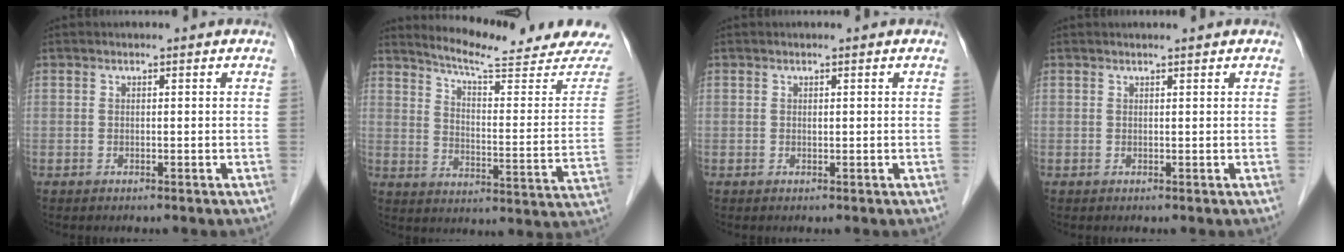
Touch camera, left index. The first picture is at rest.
{"total": 18.2, "force": [17.2, 0.1, 5.8], "torque": [-0.091, -0.082, 0.223]}
{"total": 0.0}
{"total": 1.5, "force": [1.3, -0.1, 0.6], "torque": [-0.008, 0.009, 0.023]}